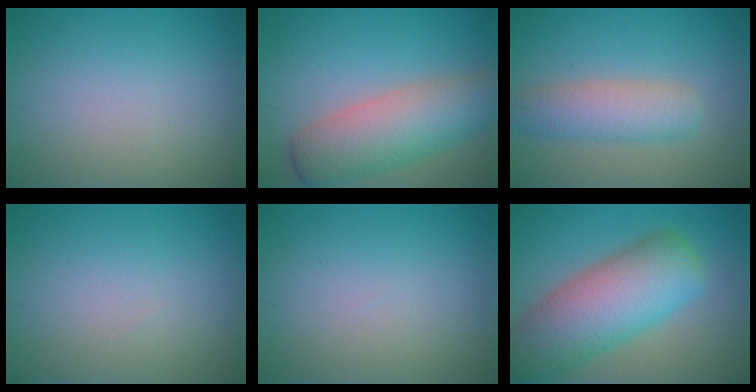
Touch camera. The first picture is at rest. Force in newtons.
{"total": 7.2, "press": 7.2, "slide": 0.4}
{"total": 4.5, "press": 4.5, "slide": 0.3}
{"total": 0.0}
{"total": 0.0}
{"total": 10.6, "press": 10.6, "slide": 0.5}